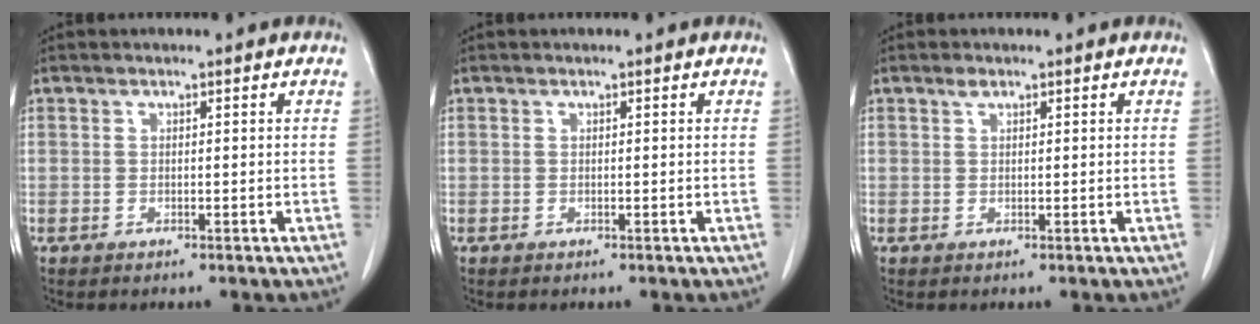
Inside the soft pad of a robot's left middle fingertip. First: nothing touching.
{"total": 0.0}
{"total": 0.8, "force": [0.6, 0.3, 0.4], "torque": [-0.009, 0.000, 0.010]}